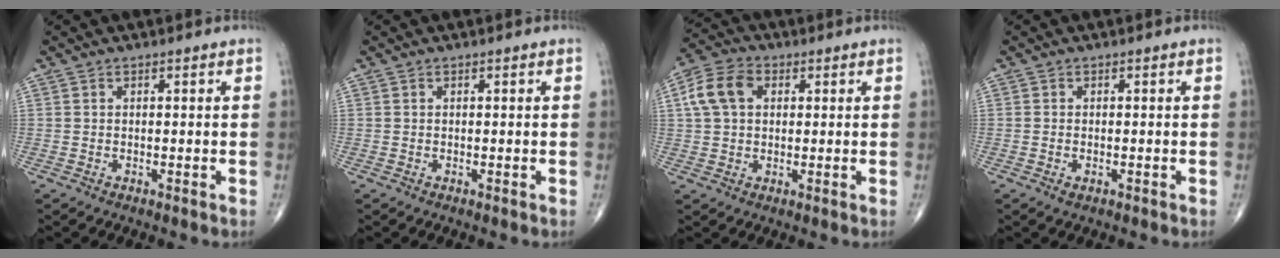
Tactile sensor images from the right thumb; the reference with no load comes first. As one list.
[{"total": 0.0}, {"total": 8.3, "force": [2.1, 5.8, 5.5], "torque": [-0.105, 0.017, 0.033]}, {"total": 1.1, "force": [-0.5, 0.5, 0.8], "torque": [-0.015, 0.000, -0.008]}]